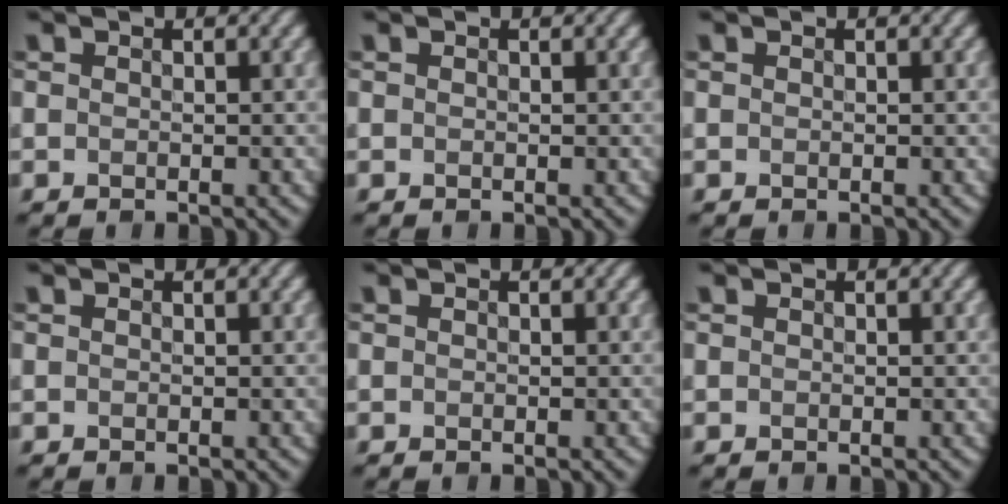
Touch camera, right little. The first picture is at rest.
{"total": 0.0}
{"total": 0.0}
{"total": 0.0}
{"total": 0.0}
{"total": 0.0}